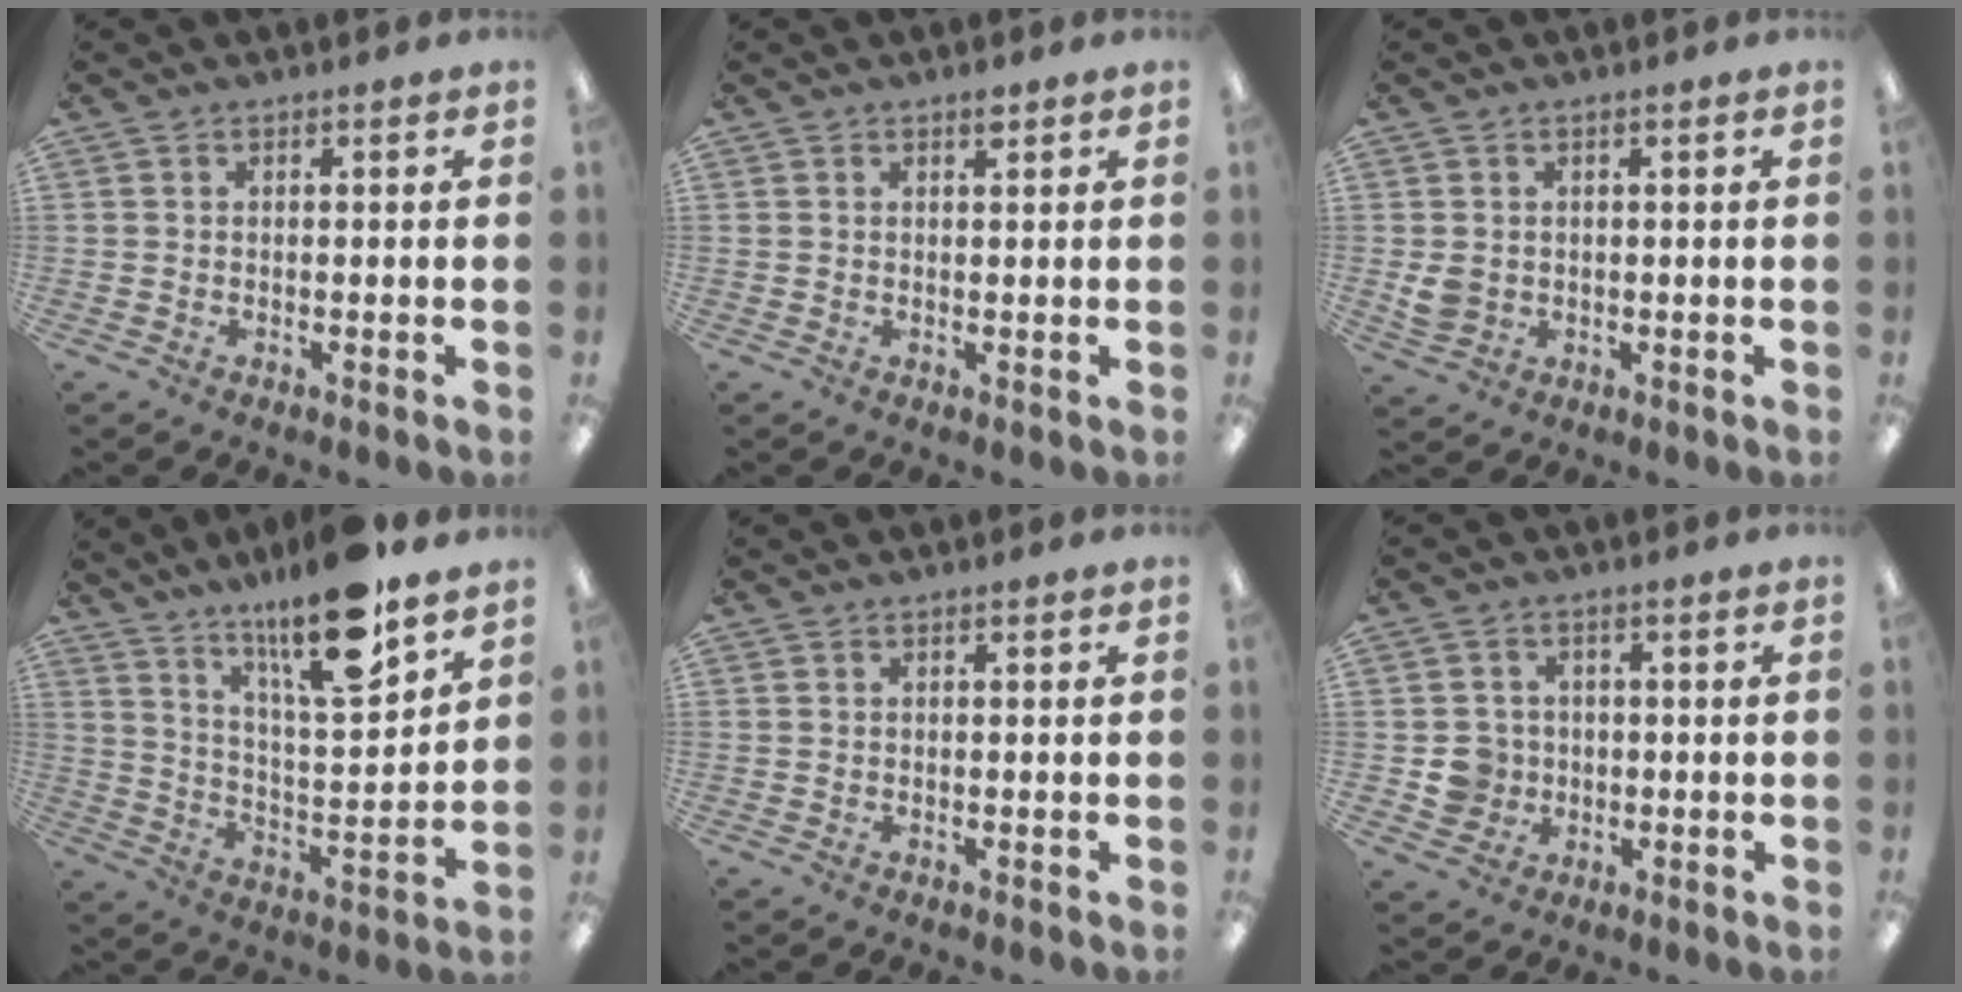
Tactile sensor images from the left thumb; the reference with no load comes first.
{"total": 1.3, "force": [1.0, 0.4, 0.7], "torque": [-0.008, -0.004, 0.017]}
{"total": 3.7, "force": [0.6, 3.2, 1.8], "torque": [-0.026, 0.003, 0.012]}
{"total": 16.9, "force": [13.0, 3.3, 10.3], "torque": [-0.178, -0.078, 0.213]}
{"total": 0.0}
{"total": 5.5, "force": [-0.4, 5.4, 0.8], "torque": [-0.010, 0.009, -0.004]}